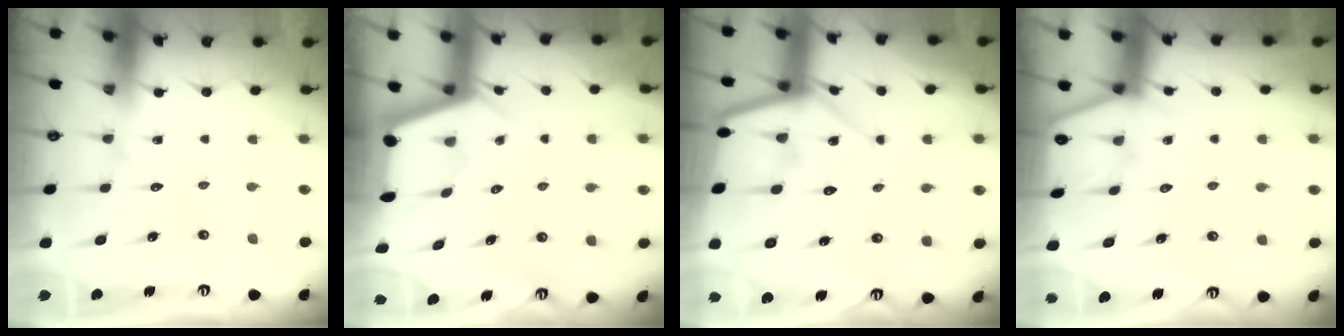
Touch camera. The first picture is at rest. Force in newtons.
{"total": 2.4, "press": 2.4, "slide": 0.3}
{"total": 12.6, "press": 12.5, "slide": 1.1}
{"total": 2.2, "press": 2.2, "slide": 0.3}